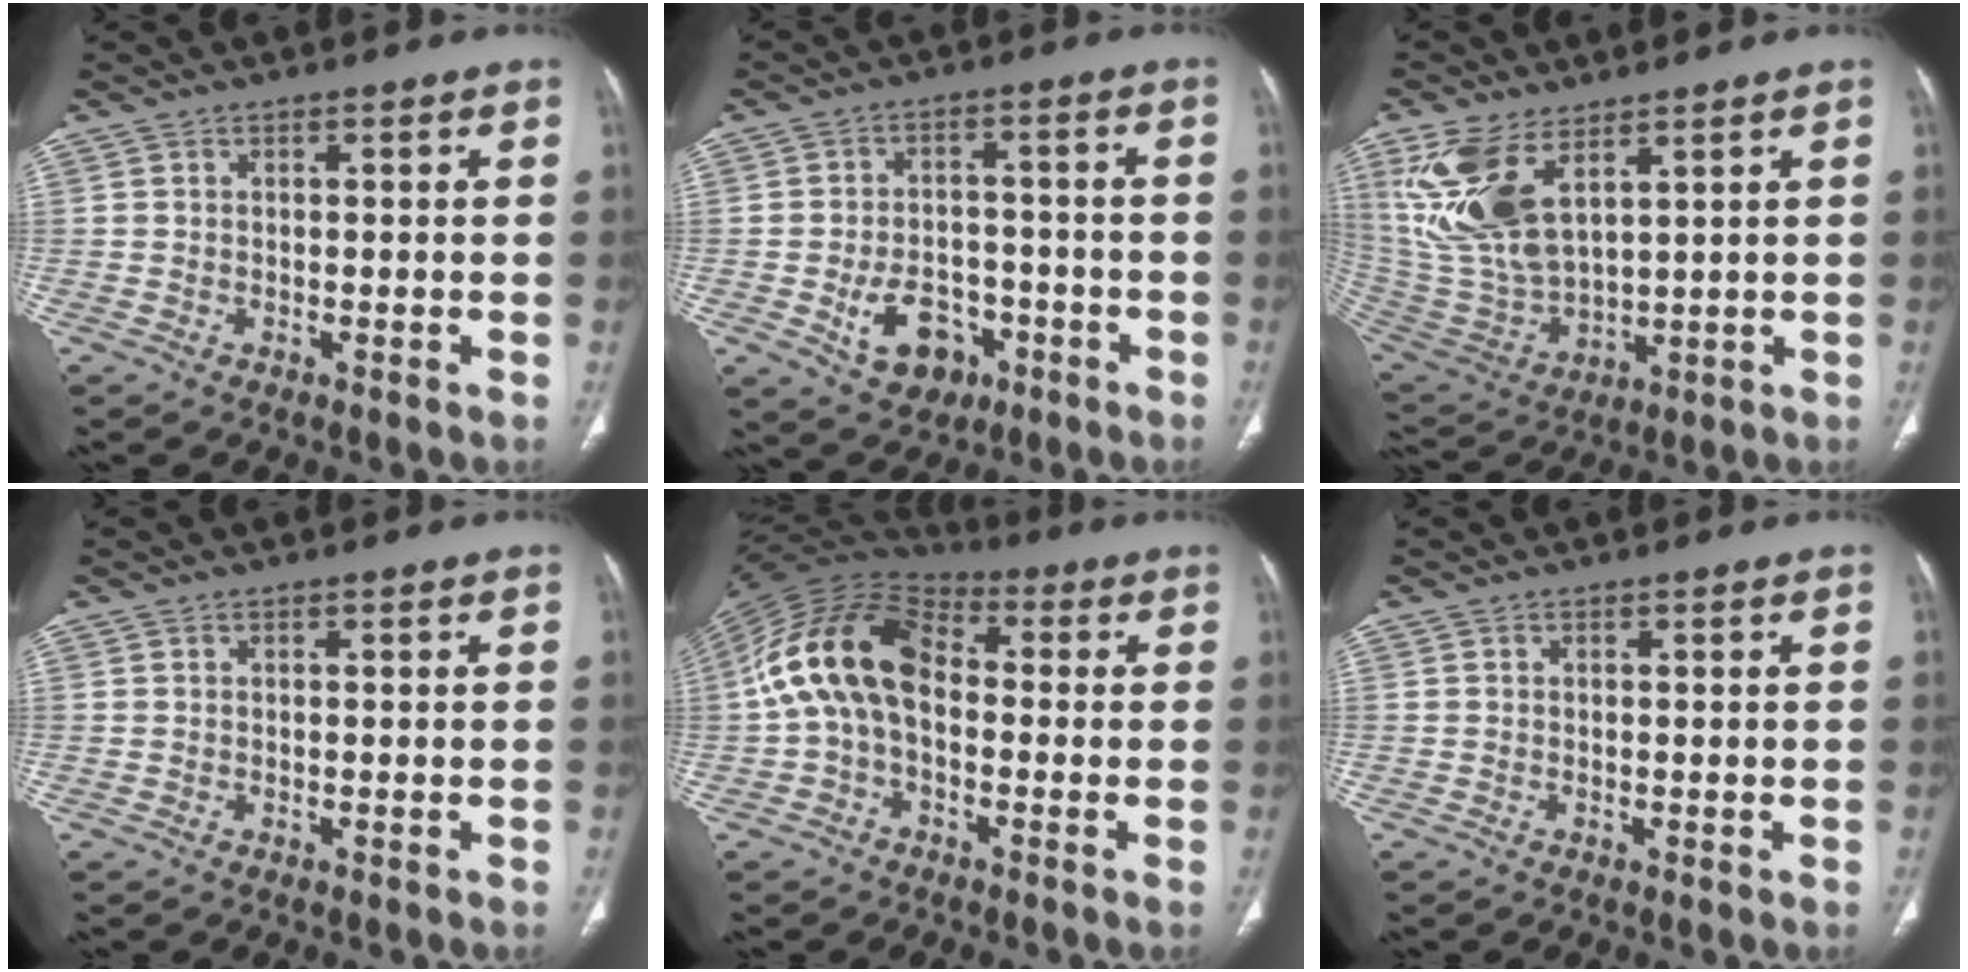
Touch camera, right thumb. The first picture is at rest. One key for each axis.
{"total": 9.5, "fx": -3.7, "fy": 6.9, "fz": 5.3, "tx": -0.061, "ty": 0.027, "tz": -0.048}
{"total": 15.1, "fx": 7.4, "fy": 7.0, "fz": 11.1, "tx": -0.234, "ty": -0.027, "tz": 0.168}
{"total": 0.0}
{"total": 15.7, "fx": -0.1, "fy": 10.0, "fz": 12.0, "tx": -0.224, "ty": 0.040, "tz": -0.014}
{"total": 0.0}